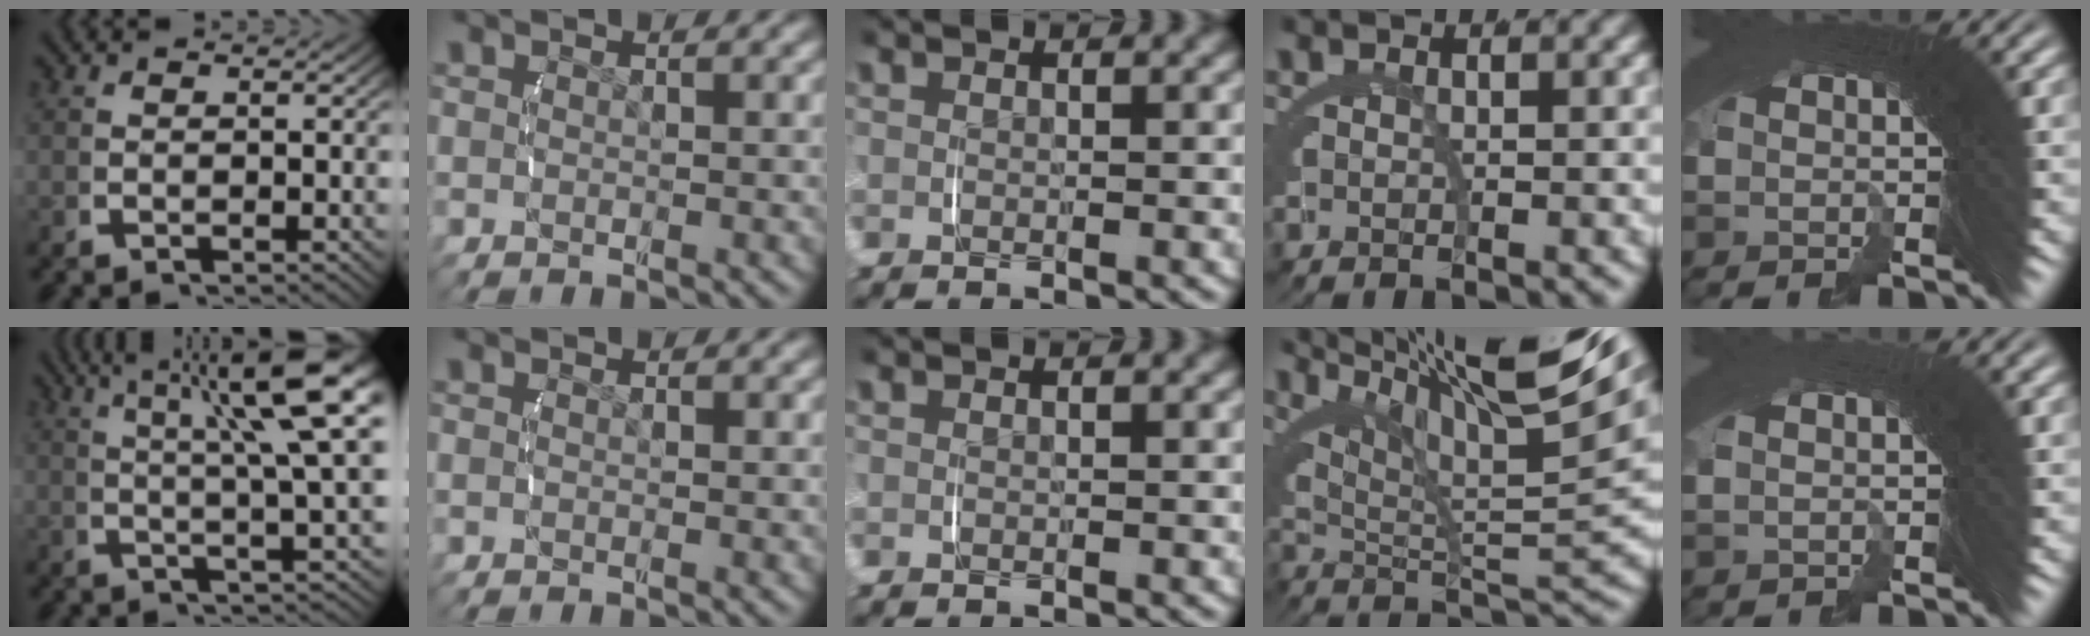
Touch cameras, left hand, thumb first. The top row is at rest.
{"thumb": {"total": 10.8, "force": [4.0, 3.4, 9.5], "torque": [-0.112, 0.010, 0.058]}, "index": {"total": 0.8, "force": [-0.1, 0.5, 0.7], "torque": [-0.014, -0.003, -0.003]}, "ring": {"total": 13.4, "force": [7.3, 3.8, 10.6], "torque": [-0.140, 0.025, 0.102]}, "little": {"total": 0.9, "force": [0.3, -0.7, 0.4], "torque": [0.004, 0.016, 0.004]}}